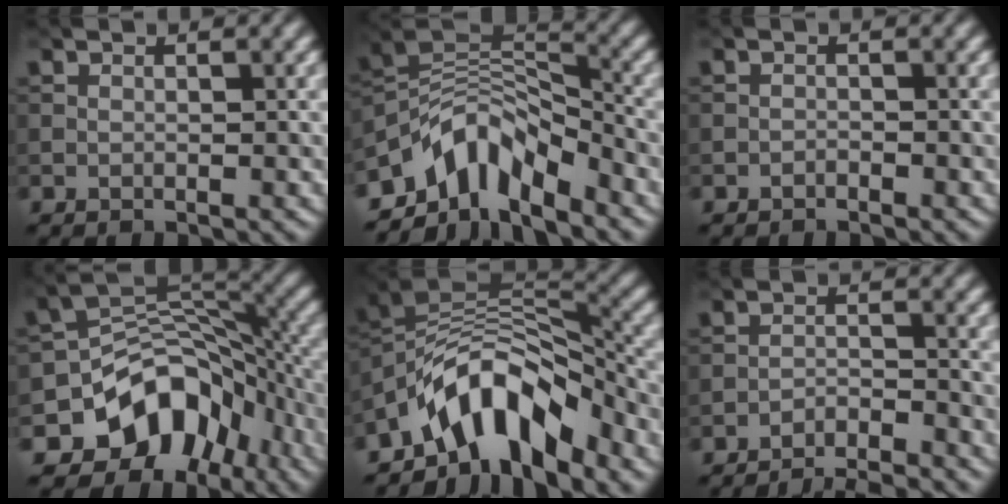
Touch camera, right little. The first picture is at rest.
{"total": 7.9, "force": [-5.6, 3.7, 4.1], "torque": [-0.052, 0.000, -0.119]}
{"total": 0.6, "force": [-0.6, 0.1, 0.1], "torque": [0.000, 0.001, -0.011]}
{"total": 10.4, "force": [-5.6, 7.2, 5.1], "torque": [-0.065, 0.003, -0.106]}
{"total": 8.7, "force": [-5.7, 4.0, 5.1], "torque": [-0.058, 0.009, -0.112]}
{"total": 7.4, "force": [-7.0, 1.2, 1.9], "torque": [-0.033, -0.007, -0.106]}